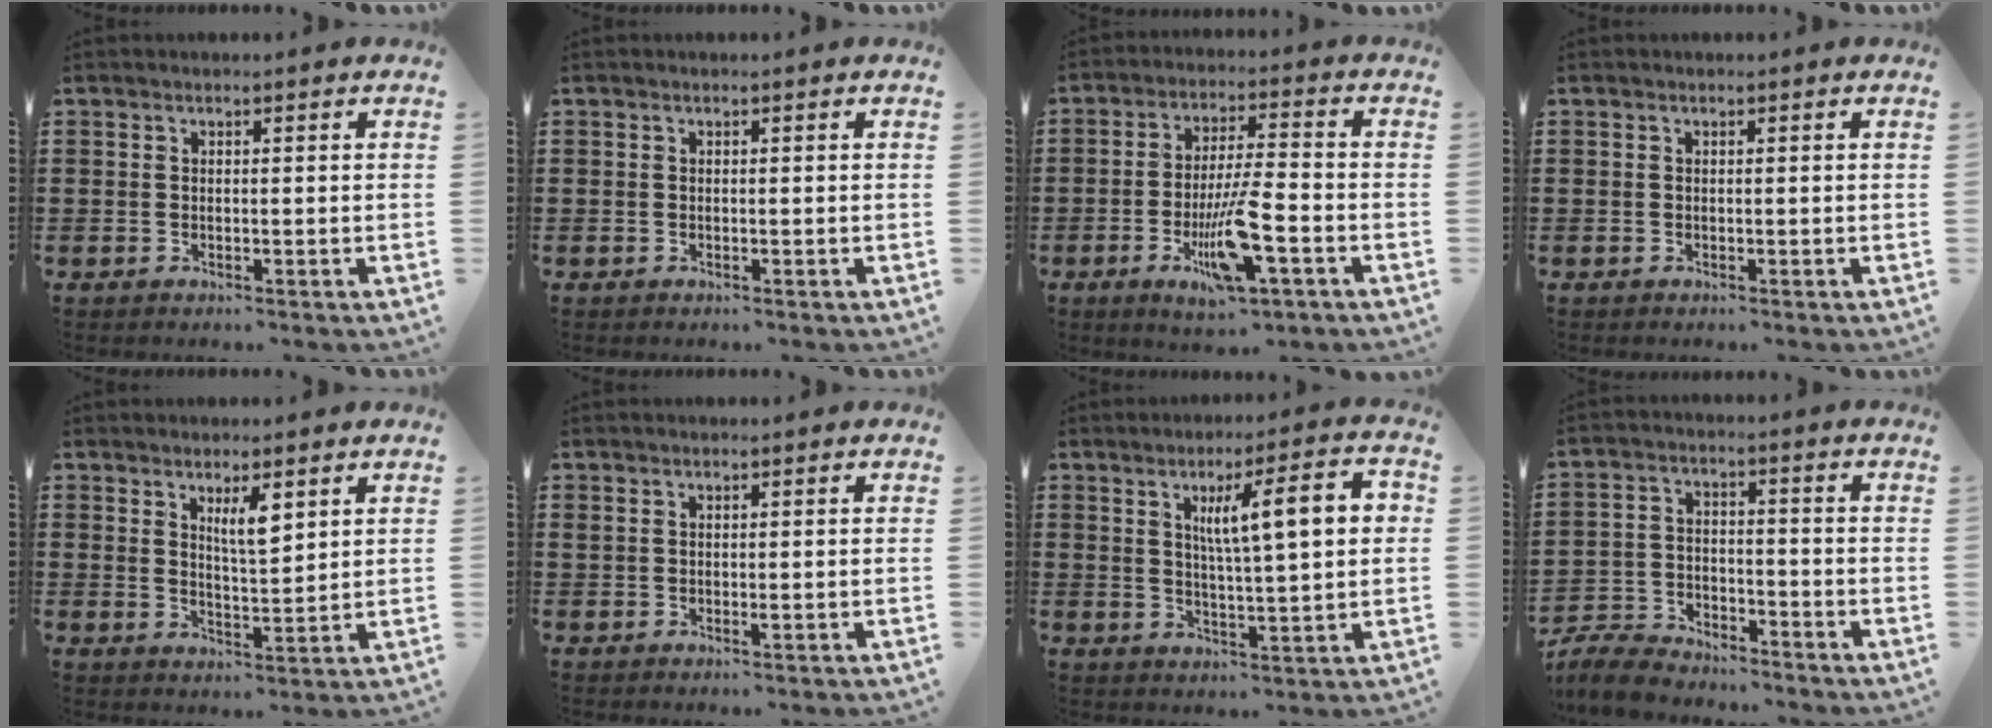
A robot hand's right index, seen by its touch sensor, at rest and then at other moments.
{"total": 0.0}
{"total": 9.8, "force": [-4.1, 2.1, 8.7], "torque": [-0.170, -0.007, -0.075]}
{"total": 0.0}
{"total": 4.4, "force": [2.5, 1.2, 3.4], "torque": [-0.064, 0.002, 0.040]}
{"total": 0.9, "force": [0.4, 0.3, 0.8], "torque": [-0.016, 0.003, 0.006]}
{"total": 9.9, "force": [2.8, 2.1, 9.3], "torque": [-0.157, -0.001, 0.038]}
{"total": 6.1, "force": [-6.0, 1.1, 1.0], "torque": [-0.033, 0.007, -0.122]}